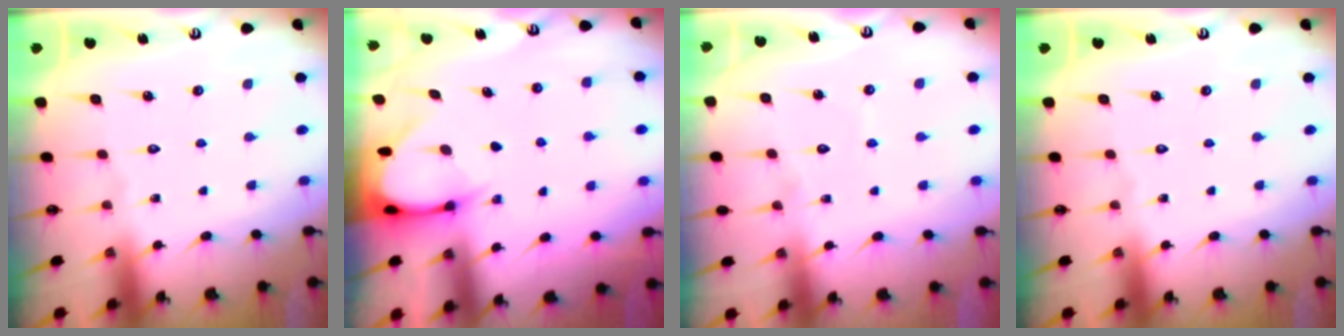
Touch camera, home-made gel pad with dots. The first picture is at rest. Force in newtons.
{"total": 3.6, "press": 3.5, "slide": 0.3}
{"total": 3.0, "press": 3.0, "slide": 0.2}
{"total": 0.0}